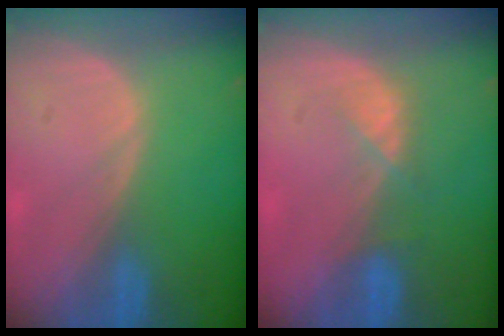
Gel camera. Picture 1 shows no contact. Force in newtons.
{"total": 2.6, "press": 2.5, "slide": 0.8}